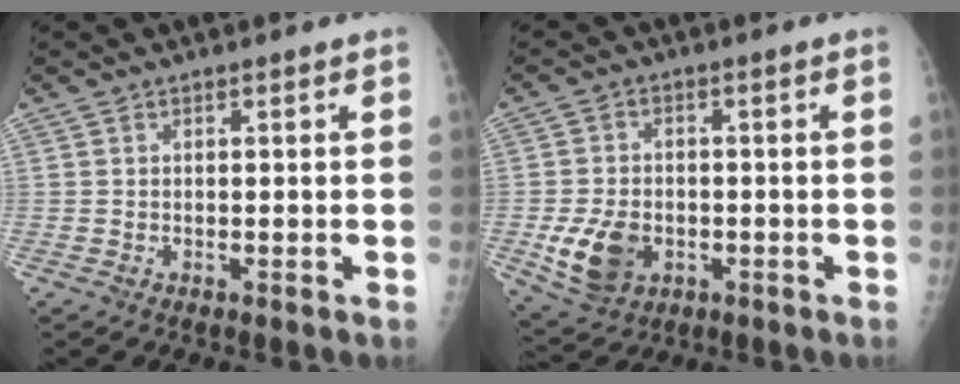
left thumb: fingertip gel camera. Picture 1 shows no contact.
{"total": 9.3, "force": [-2.4, 6.8, 5.9], "torque": [-0.097, 0.002, -0.034]}